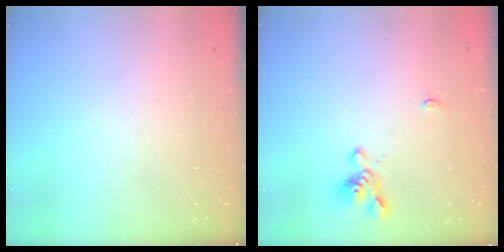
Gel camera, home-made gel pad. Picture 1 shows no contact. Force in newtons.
{"total": 1.2, "press": 0.2, "slide": 1.2}